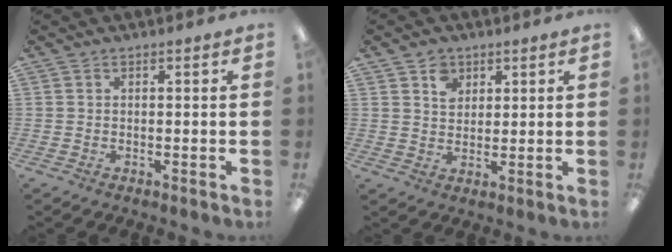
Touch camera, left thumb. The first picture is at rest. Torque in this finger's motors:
{"motor_torque": [-0.03, 0.12, -0.03, -0.06, 0.02]}